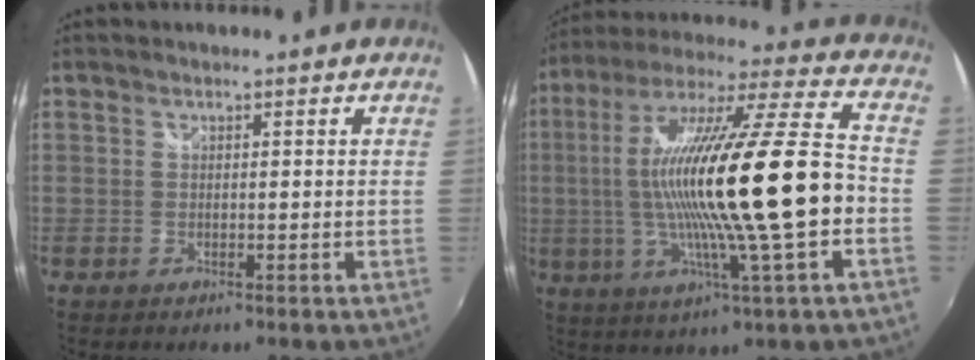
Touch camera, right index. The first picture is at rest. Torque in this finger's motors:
{"motor_torque": [1.36, -0.45, 1.06, 0.21]}